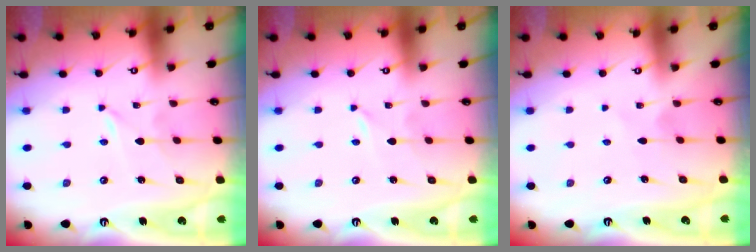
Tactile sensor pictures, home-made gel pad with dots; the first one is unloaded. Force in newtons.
{"total": 0.0}
{"total": 2.8, "press": 2.8, "slide": 0.4}